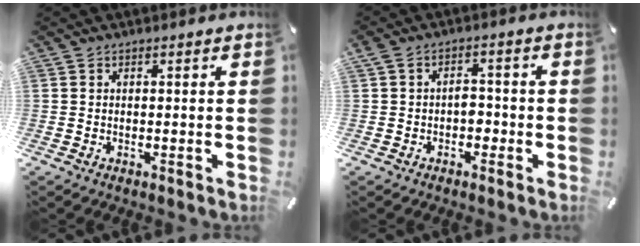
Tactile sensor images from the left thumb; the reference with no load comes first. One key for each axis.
{"total": 3.8, "fx": -1.4, "fy": 2.7, "fz": 2.3, "tx": -0.035, "ty": 0.010, "tz": -0.030}